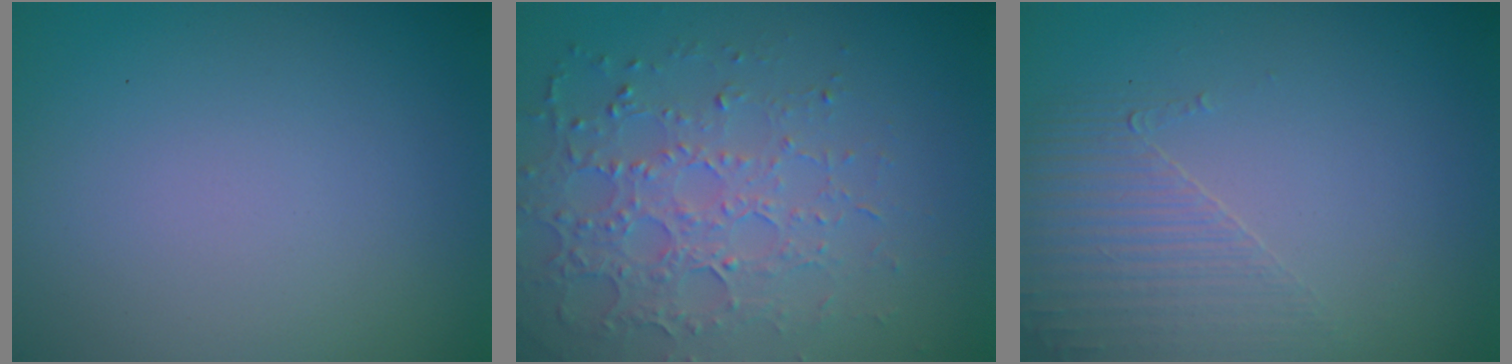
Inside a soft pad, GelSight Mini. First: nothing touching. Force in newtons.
{"total": 4.2, "press": 3.8, "slide": 1.6}
{"total": 1.8, "press": 1.2, "slide": 1.3}